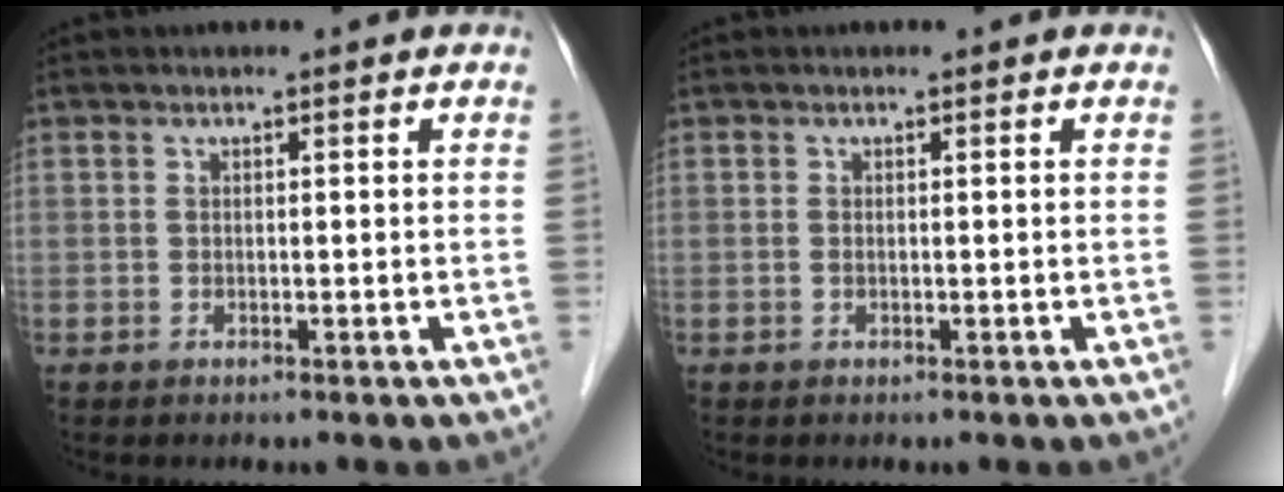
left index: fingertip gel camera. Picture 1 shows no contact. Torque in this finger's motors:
{"motor_torque": [0.12, 0.07, -0.03, 0.00]}